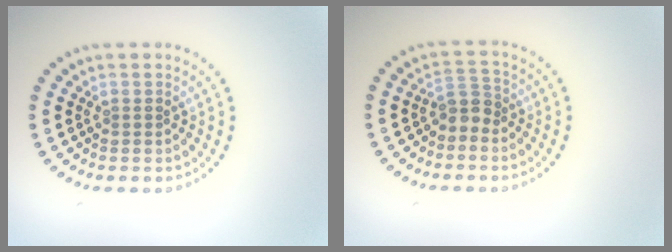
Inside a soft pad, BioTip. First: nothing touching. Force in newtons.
{"total": 2.0, "press": 1.6, "slide": 1.2}